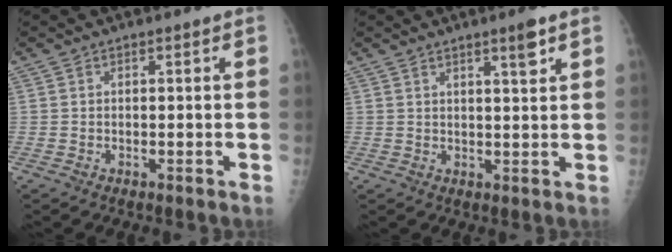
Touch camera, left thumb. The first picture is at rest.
{"total": 3.5, "force": [2.2, 0.3, 2.8], "torque": [-0.039, -0.014, 0.036]}